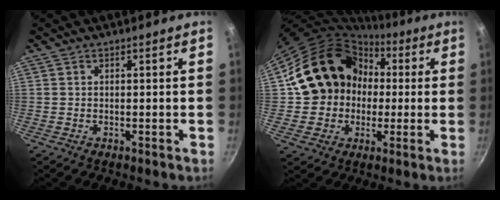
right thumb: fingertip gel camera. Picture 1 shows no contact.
{"total": 18.1, "force": [2.1, 15.8, 8.6], "torque": [-0.123, 0.048, 0.037]}